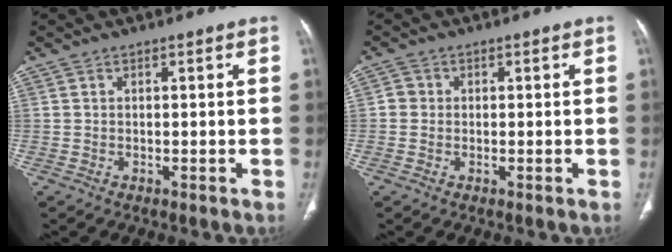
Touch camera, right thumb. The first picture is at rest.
{"total": 1.8, "force": [-0.1, 1.8, 0.5], "torque": [0.002, 0.006, -0.005]}